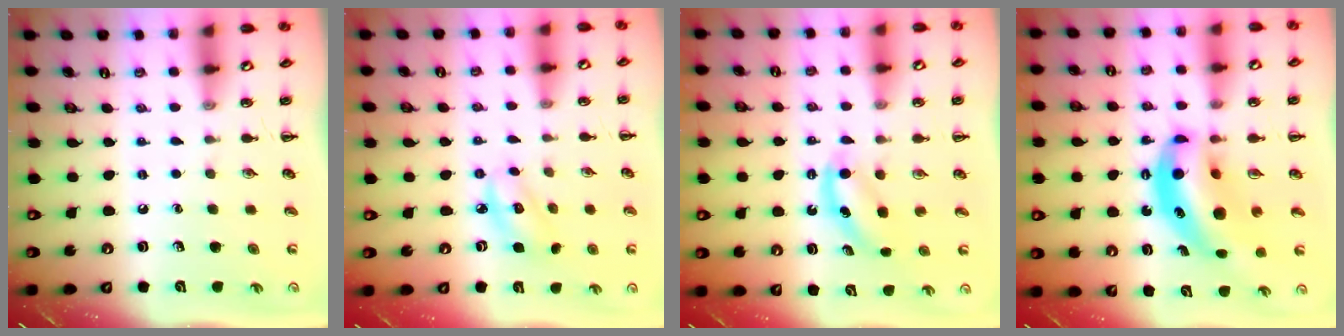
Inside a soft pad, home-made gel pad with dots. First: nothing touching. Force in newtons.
{"total": 4.3, "press": 4.3, "slide": 0.5}
{"total": 5.6, "press": 5.5, "slide": 0.8}
{"total": 13.1, "press": 12.7, "slide": 3.0}